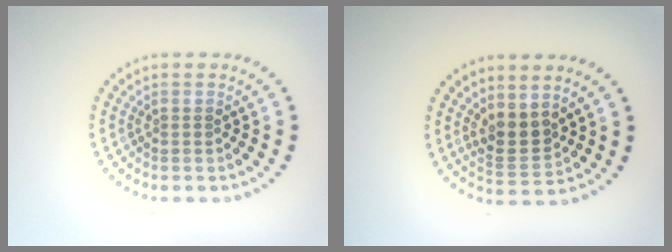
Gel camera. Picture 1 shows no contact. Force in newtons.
{"total": 2.6, "press": 2.3, "slide": 1.3}